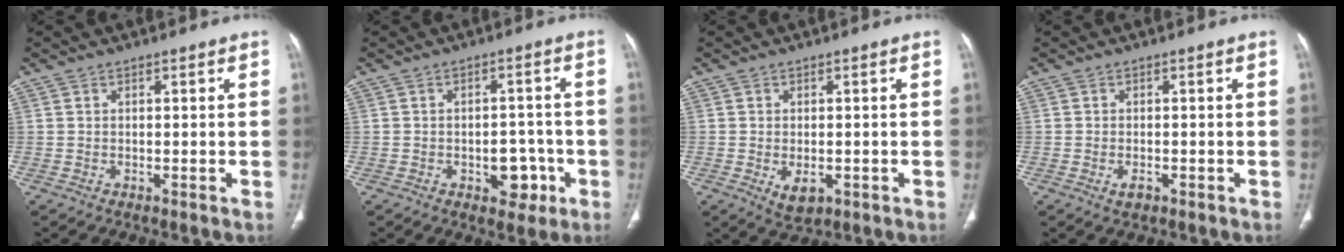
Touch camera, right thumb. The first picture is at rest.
{"total": 6.4, "force": [-2.4, 4.2, 4.3], "torque": [-0.025, 0.021, -0.025]}
{"total": 4.2, "force": [-1.2, 2.6, 3.0], "torque": [-0.044, -0.003, -0.008]}
{"total": 1.7, "force": [-0.8, 1.0, 1.1], "torque": [-0.020, 0.001, -0.011]}